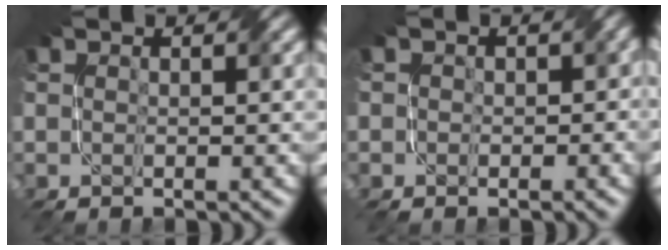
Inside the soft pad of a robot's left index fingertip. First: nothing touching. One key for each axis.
{"total": 2.0, "fx": 0.2, "fy": 1.9, "fz": 0.8, "tx": 0.004, "ty": 0.007, "tz": -0.001}